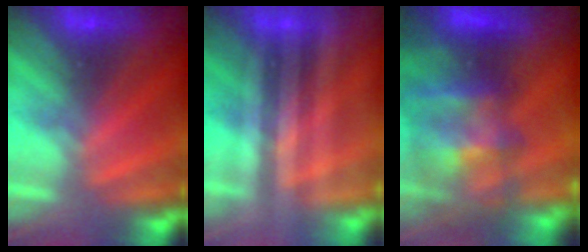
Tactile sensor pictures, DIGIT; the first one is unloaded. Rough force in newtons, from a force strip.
{"total": 1.9}
{"total": 11.5}